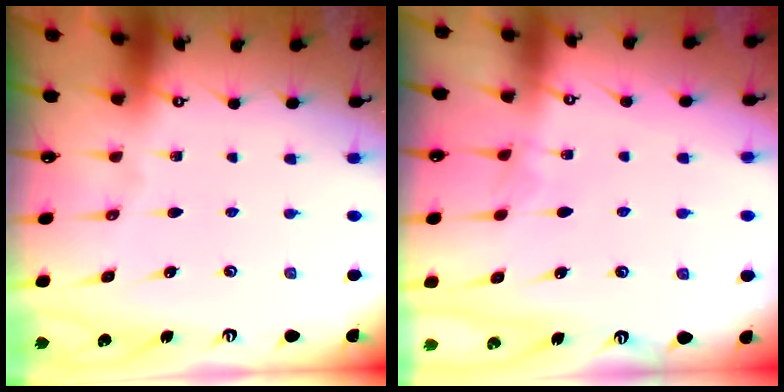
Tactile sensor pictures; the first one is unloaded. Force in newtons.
{"total": 2.3, "press": 2.3, "slide": 0.3}